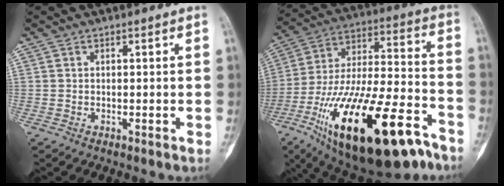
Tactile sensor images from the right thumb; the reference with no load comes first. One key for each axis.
{"total": 32.2, "fx": -16.7, "fy": 11.5, "fz": 25.1, "tx": -0.443, "ty": 0.053, "tz": -0.271}